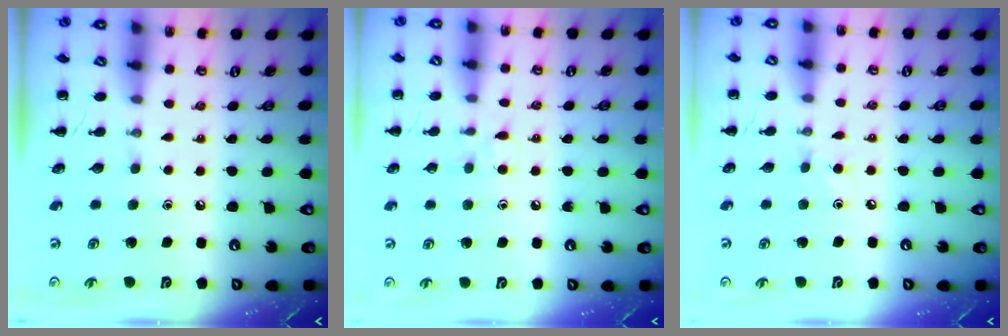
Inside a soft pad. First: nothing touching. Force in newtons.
{"total": 4.3, "press": 4.1, "slide": 1.5}
{"total": 2.5, "press": 2.3, "slide": 0.9}